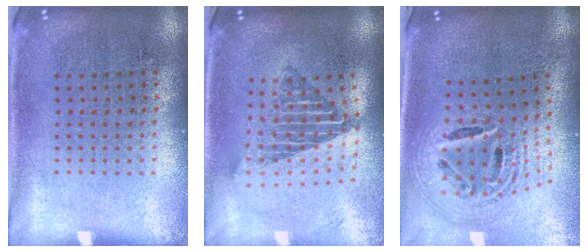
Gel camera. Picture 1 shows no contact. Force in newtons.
{"total": 1.7, "press": 1.4, "slide": 1.0}
{"total": 2.6, "press": 1.8, "slide": 1.8}